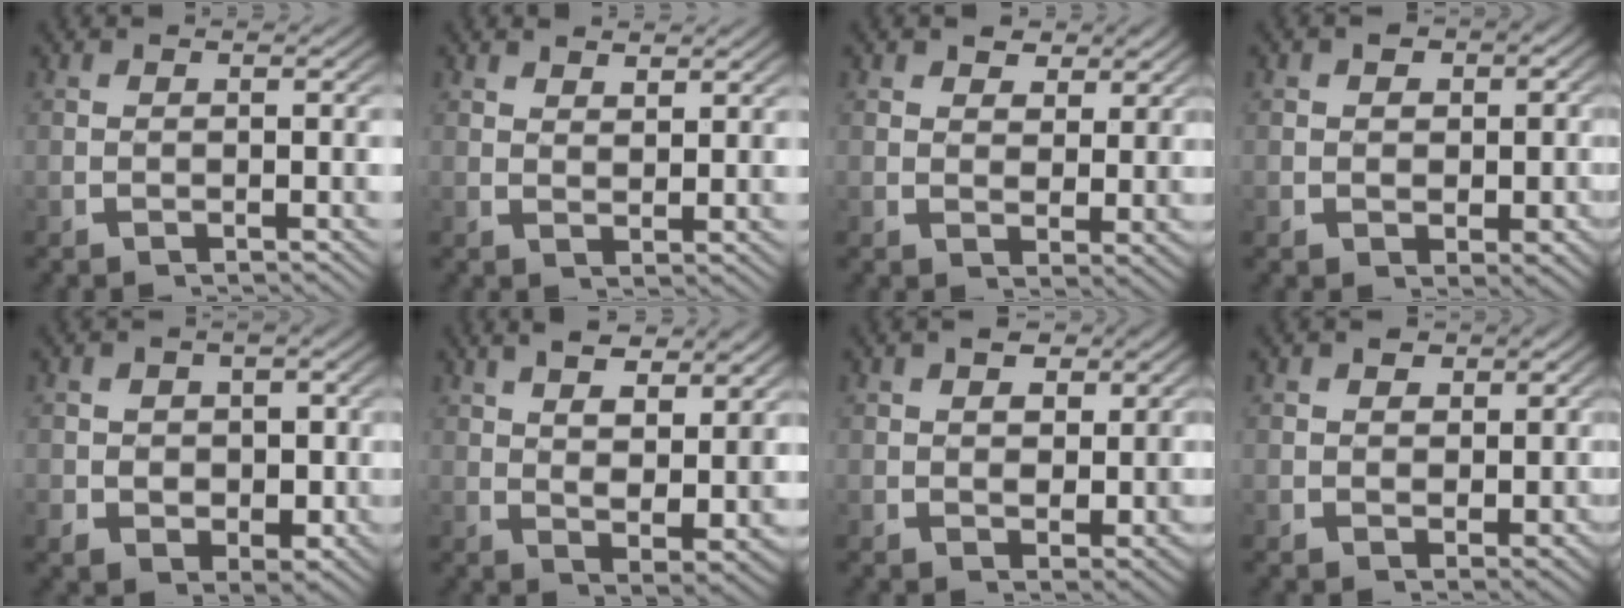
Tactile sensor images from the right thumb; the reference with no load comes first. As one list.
[{"total": 2.1, "force": [2.1, 0.3, 0.3], "torque": [-0.003, -0.006, 0.044]}, {"total": 3.8, "force": [2.3, 2.4, 1.8], "torque": [-0.028, -0.018, 0.047]}, {"total": 4.7, "force": [0.6, 4.0, 2.4], "torque": [-0.037, -0.021, 0.019]}, {"total": 5.4, "force": [-0.5, 4.4, 3.1], "torque": [-0.057, -0.029, 0.004]}, {"total": 5.8, "force": [2.5, 3.0, 4.3], "torque": [-0.063, -0.015, 0.052]}, {"total": 4.5, "force": [1.4, 3.3, 2.8], "torque": [-0.043, -0.024, 0.033]}, {"total": 4.2, "force": [0.8, 3.6, 2.0], "torque": [-0.030, -0.020, 0.022]}]